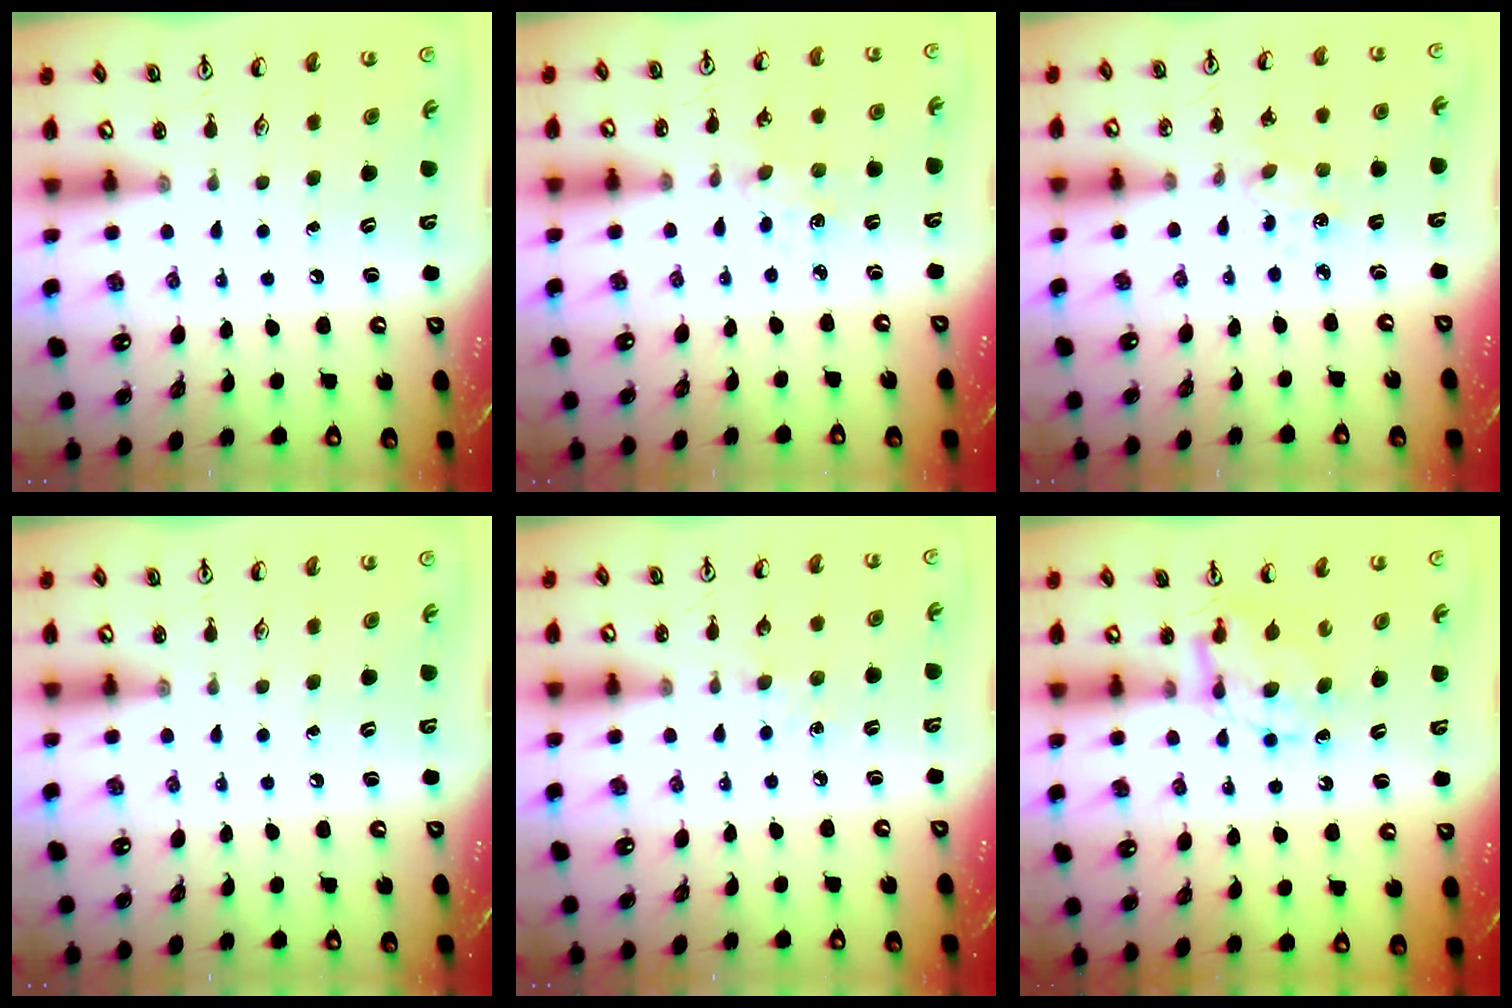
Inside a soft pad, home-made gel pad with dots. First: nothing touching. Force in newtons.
{"total": 2.3, "press": 2.3, "slide": 0.3}
{"total": 2.0, "press": 2.0, "slide": 0.2}
{"total": 0.0}
{"total": 4.4, "press": 4.4, "slide": 0.6}
{"total": 7.2, "press": 7.1, "slide": 0.4}